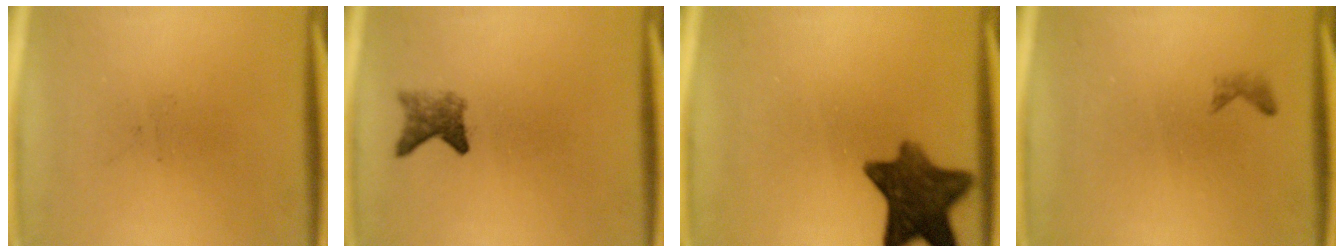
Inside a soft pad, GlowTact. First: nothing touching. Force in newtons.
{"total": 2.7}
{"total": 10.7}
{"total": 0.7}